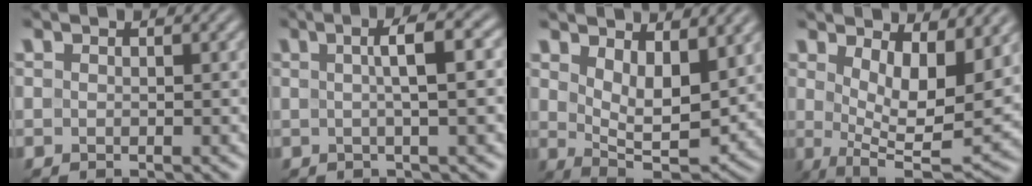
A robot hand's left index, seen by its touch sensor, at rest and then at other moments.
{"total": 5.0, "force": [0.7, 1.1, 4.8], "torque": [-0.063, 0.016, 0.005]}
{"total": 7.4, "force": [3.0, 3.5, 5.8], "torque": [-0.103, -0.013, 0.054]}
{"total": 8.8, "force": [2.9, 3.4, 7.6], "torque": [-0.123, -0.020, 0.055]}